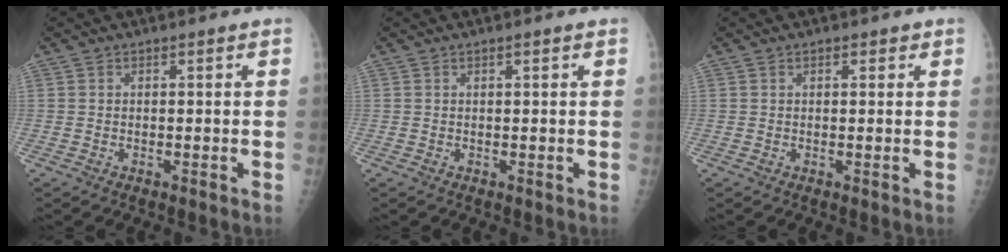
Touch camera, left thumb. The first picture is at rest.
{"total": 0.6, "force": [0.2, 0.1, 0.6], "torque": [-0.008, 0.003, 0.002]}
{"total": 1.1, "force": [0.5, 0.7, 0.7], "torque": [-0.002, 0.001, 0.003]}